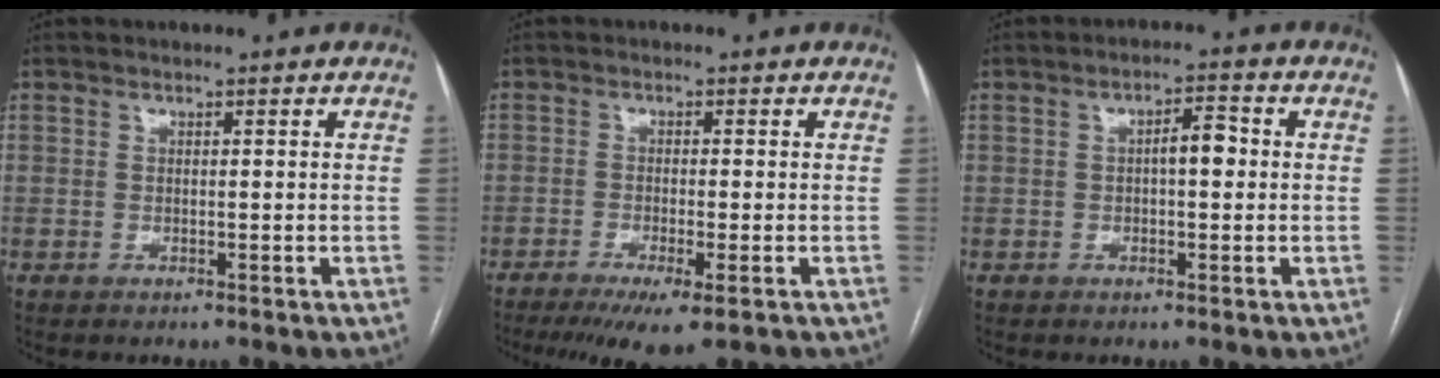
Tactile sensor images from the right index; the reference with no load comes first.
{"total": 6.9, "force": [-4.4, 0.8, 5.3], "torque": [-0.082, -0.019, -0.068]}
{"total": 3.8, "force": [0.2, 1.3, 3.6], "torque": [-0.056, 0.015, 0.002]}